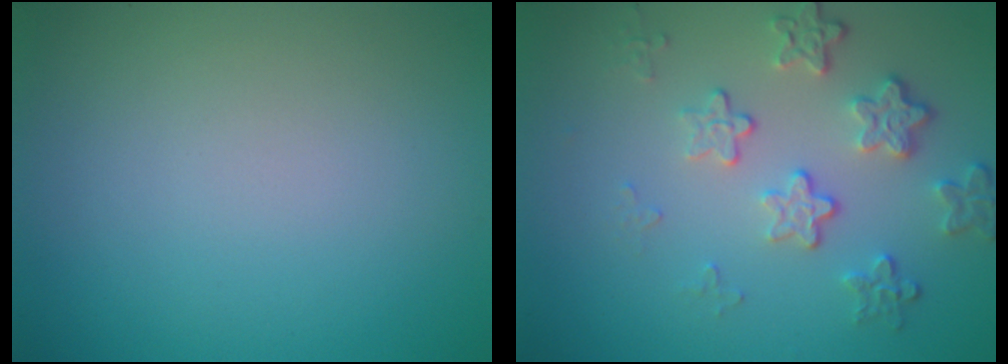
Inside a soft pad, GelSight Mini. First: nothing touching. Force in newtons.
{"total": 4.0, "press": 3.1, "slide": 2.5}